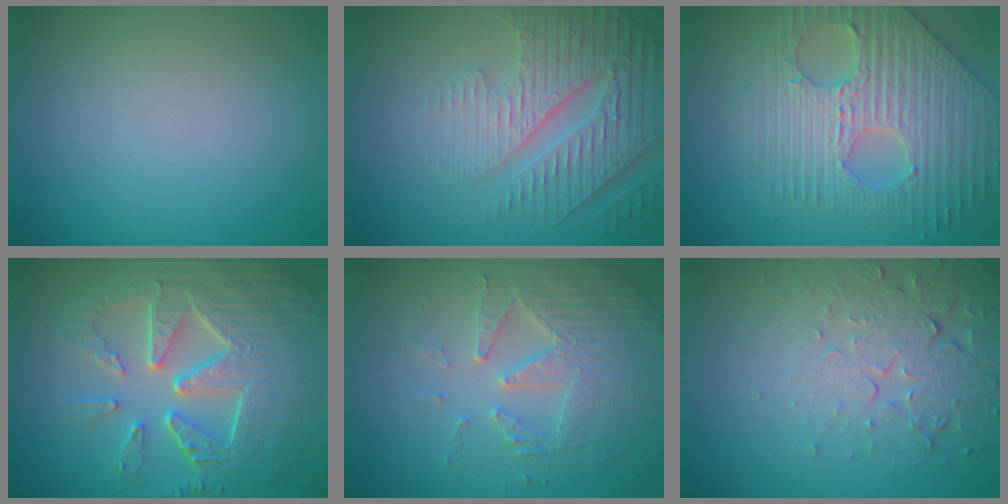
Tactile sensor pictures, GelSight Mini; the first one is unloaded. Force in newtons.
{"total": 5.1, "press": 4.6, "slide": 2.3}
{"total": 6.4, "press": 5.5, "slide": 3.3}
{"total": 9.7, "press": 6.5, "slide": 7.2}
{"total": 5.0, "press": 4.4, "slide": 2.4}
{"total": 5.1, "press": 3.6, "slide": 3.6}